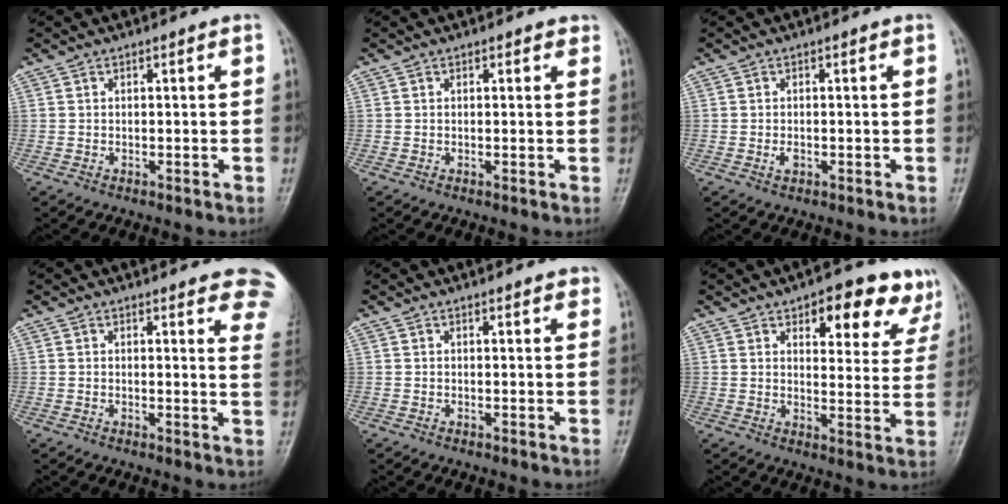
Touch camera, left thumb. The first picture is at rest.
{"total": 1.1, "force": [0.8, 0.7, 0.5], "torque": [0.002, -0.003, 0.005]}
{"total": 1.2, "force": [-0.3, 0.8, 0.9], "torque": [-0.014, -0.001, -0.005]}
{"total": 10.1, "force": [8.3, 2.8, 5.0], "torque": [-0.015, -0.034, 0.069]}
{"total": 2.1, "force": [1.7, 0.7, 1.0], "torque": [0.000, -0.003, 0.018]}
{"total": 14.4, "force": [9.1, 6.5, 9.0], "torque": [-0.052, -0.041, 0.103]}